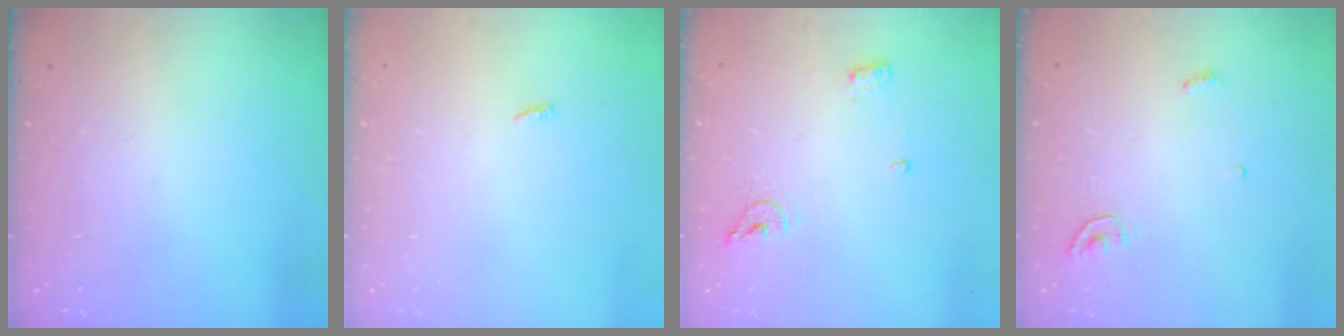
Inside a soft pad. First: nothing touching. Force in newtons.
{"total": 1.9, "press": 1.9, "slide": 0.2}
{"total": 6.6, "press": 6.5, "slide": 1.0}
{"total": 4.3, "press": 4.3, "slide": 0.4}